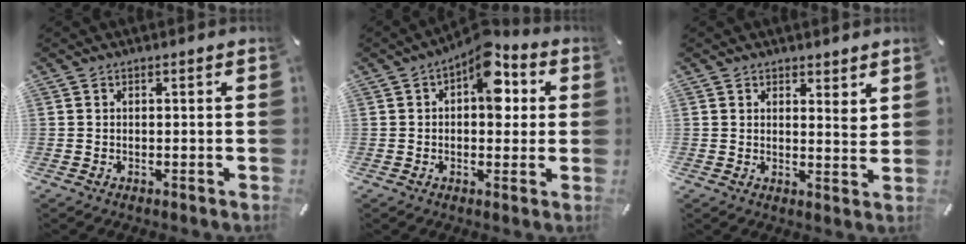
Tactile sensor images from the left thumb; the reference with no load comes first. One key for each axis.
{"total": 10.7, "fx": 3.3, "fy": 6.1, "fz": 8.1, "tx": -0.093, "ty": -0.022, "tz": 0.052}
{"total": 3.7, "fx": 2.7, "fy": 2.0, "fz": 1.6, "tx": -0.006, "ty": -0.020, "tz": 0.044}